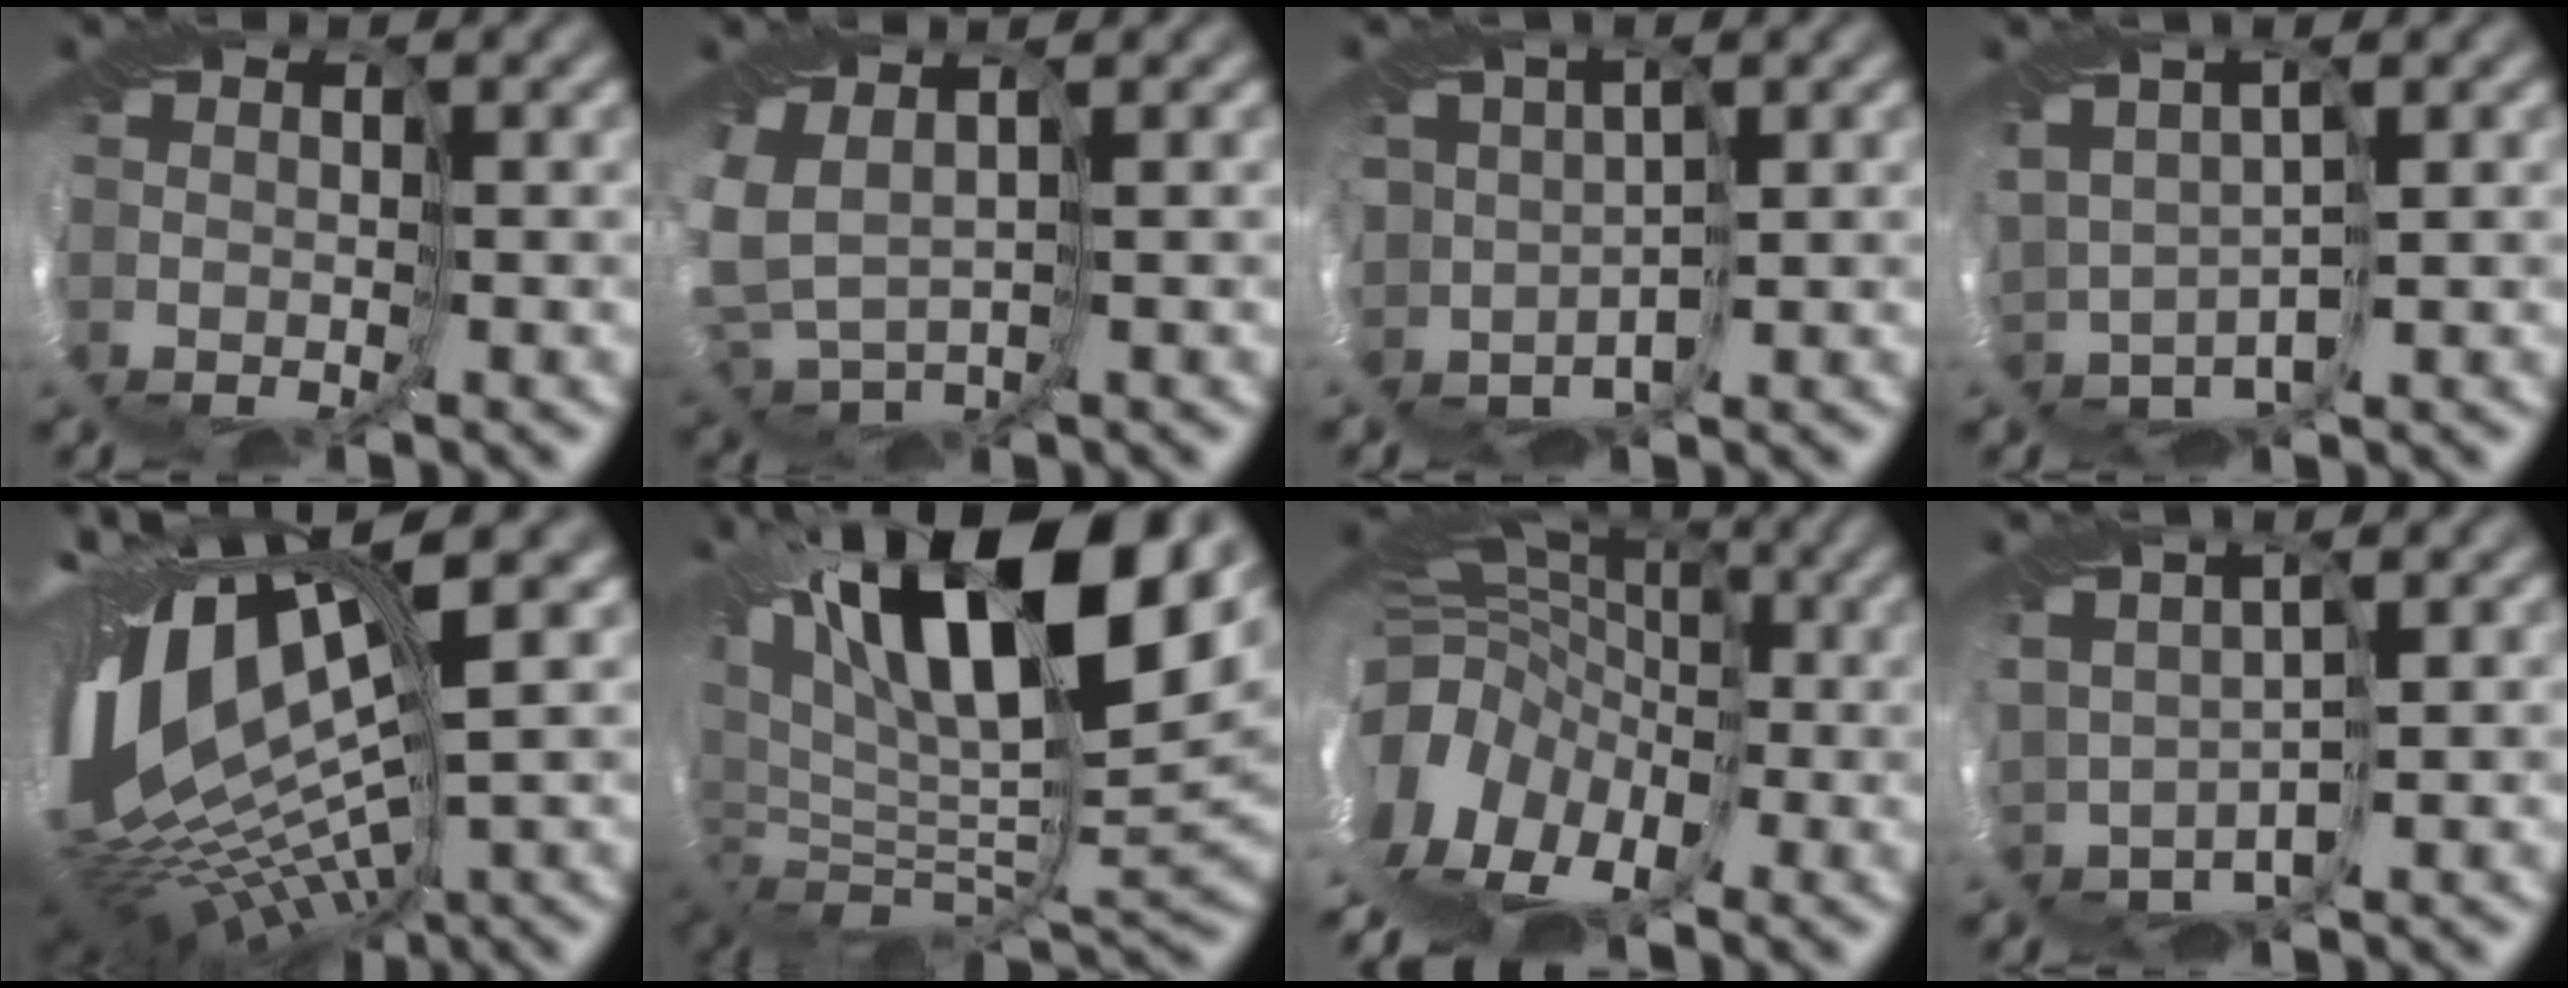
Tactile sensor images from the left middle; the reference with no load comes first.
{"total": 2.3, "force": [1.4, 1.0, 1.5], "torque": [-0.065, 0.005, 0.030]}
{"total": 2.5, "force": [-0.1, 2.4, 0.4], "torque": [-0.040, 0.009, -0.002]}
{"total": 0.9, "force": [0.9, 0.0, 0.0], "torque": [-0.036, 0.014, 0.026]}
{"total": 15.9, "force": [2.4, 6.0, 14.5], "torque": [-0.272, 0.017, 0.049]}
{"total": 15.3, "force": [5.2, 6.6, 12.8], "torque": [-0.235, 0.023, 0.100]}
{"total": 14.0, "force": [-3.1, 10.0, 9.3], "torque": [-0.180, 0.035, -0.065]}
{"total": 1.1, "force": [1.0, 0.3, -0.2], "torque": [-0.024, 0.014, 0.027]}